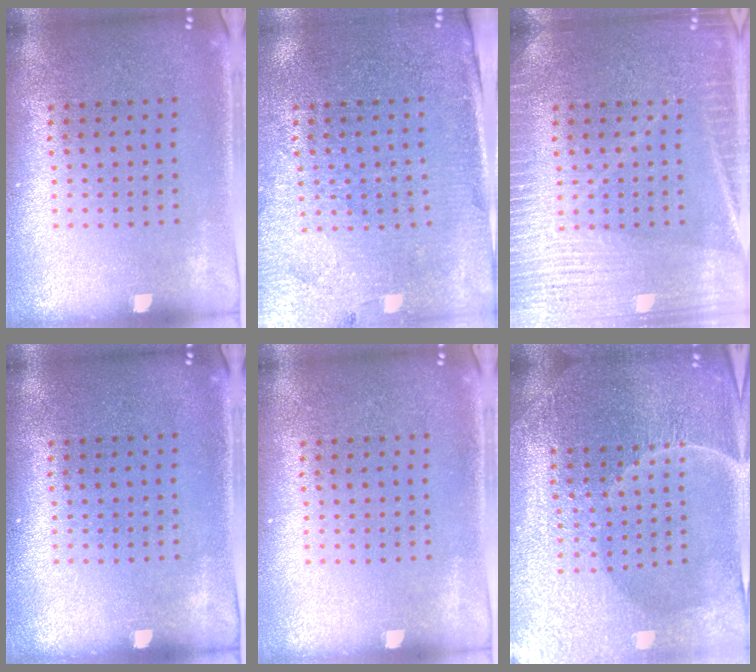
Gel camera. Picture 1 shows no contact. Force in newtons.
{"total": 3.1, "press": 2.9, "slide": 1.1}
{"total": 4.7, "press": 4.6, "slide": 0.7}
{"total": 0.0}
{"total": 0.0}
{"total": 5.2, "press": 4.9, "slide": 1.7}